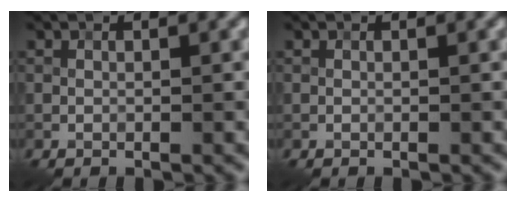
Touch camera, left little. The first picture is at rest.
{"total": 0.0}